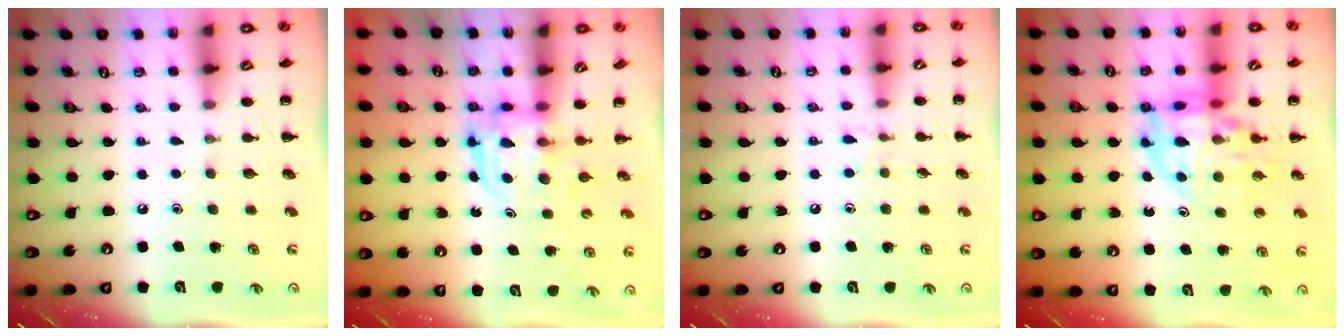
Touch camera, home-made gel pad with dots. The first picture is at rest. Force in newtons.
{"total": 3.1, "press": 3.1, "slide": 0.2}
{"total": 6.0, "press": 5.6, "slide": 2.1}
{"total": 14.1, "press": 13.6, "slide": 3.7}